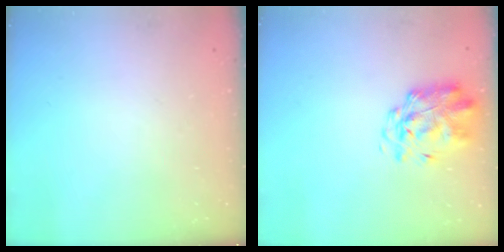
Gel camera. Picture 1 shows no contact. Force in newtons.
{"total": 3.0, "press": 2.9, "slide": 0.8}